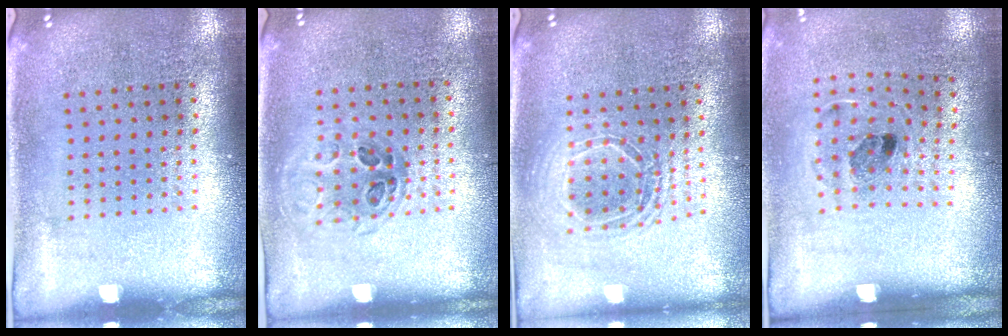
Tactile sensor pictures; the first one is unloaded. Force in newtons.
{"total": 0.9, "press": 0.8, "slide": 0.4}
{"total": 1.7, "press": 1.4, "slide": 0.9}
{"total": 1.2, "press": 0.7, "slide": 0.9}